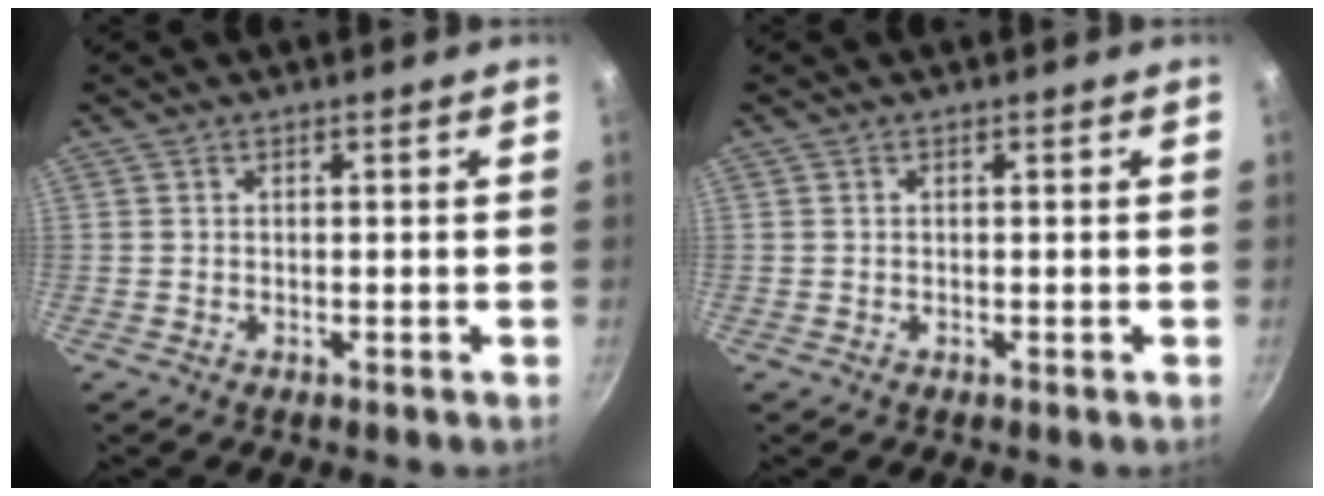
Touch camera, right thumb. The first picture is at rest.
{"total": 0.0}